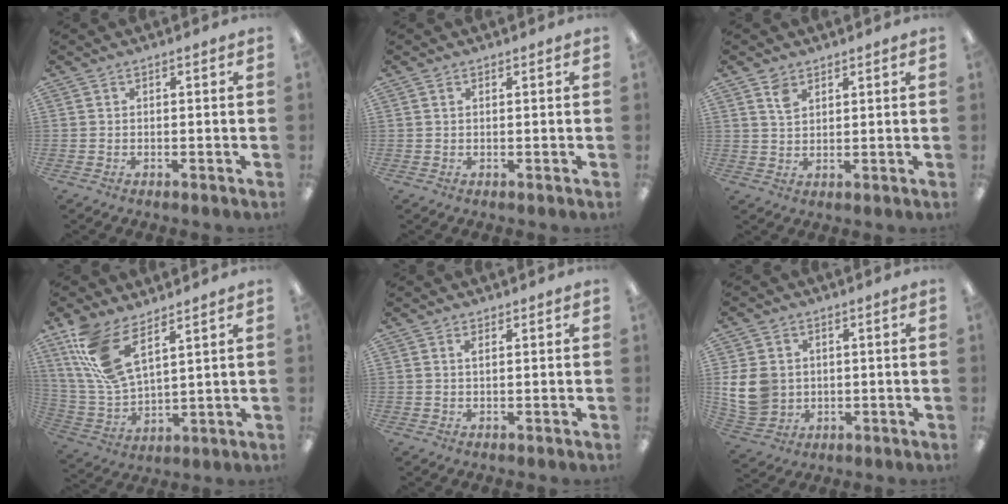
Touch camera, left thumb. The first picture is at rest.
{"total": 0.7, "force": [0.4, 0.3, 0.4], "torque": [-0.009, 0.003, 0.007]}
{"total": 3.7, "force": [2.5, 2.2, 1.6], "torque": [-0.030, -0.004, 0.047]}
{"total": 13.7, "force": [8.5, 5.2, 9.4], "torque": [-0.219, -0.036, 0.154]}
{"total": 1.2, "force": [0.7, 0.4, 0.8], "torque": [-0.018, 0.002, 0.012]}
{"total": 10.4, "force": [1.2, 8.9, 5.3], "torque": [-0.123, 0.013, 0.026]}